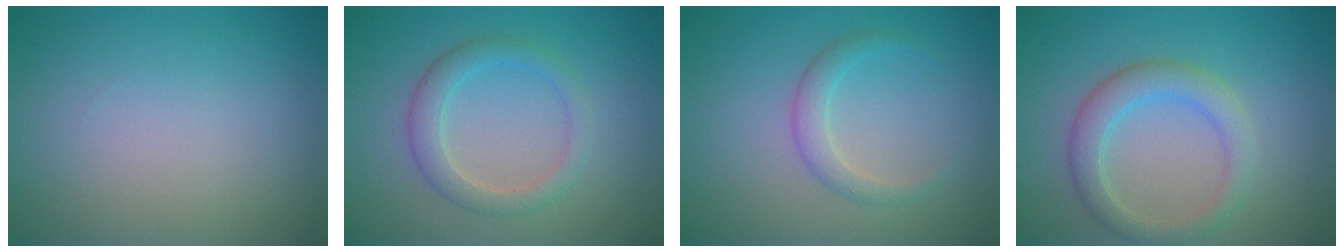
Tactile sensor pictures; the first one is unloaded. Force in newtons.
{"total": 2.8, "press": 2.8, "slide": 0.3}
{"total": 1.9, "press": 1.9, "slide": 0.1}
{"total": 3.4, "press": 3.4, "slide": 0.3}